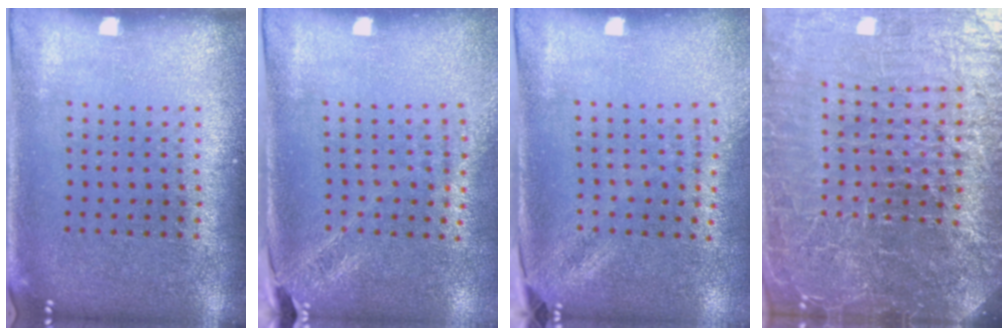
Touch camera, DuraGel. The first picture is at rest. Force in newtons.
{"total": 1.9, "press": 1.6, "slide": 1.0}
{"total": 1.8, "press": 1.4, "slide": 1.2}
{"total": 7.2, "press": 6.3, "slide": 3.5}